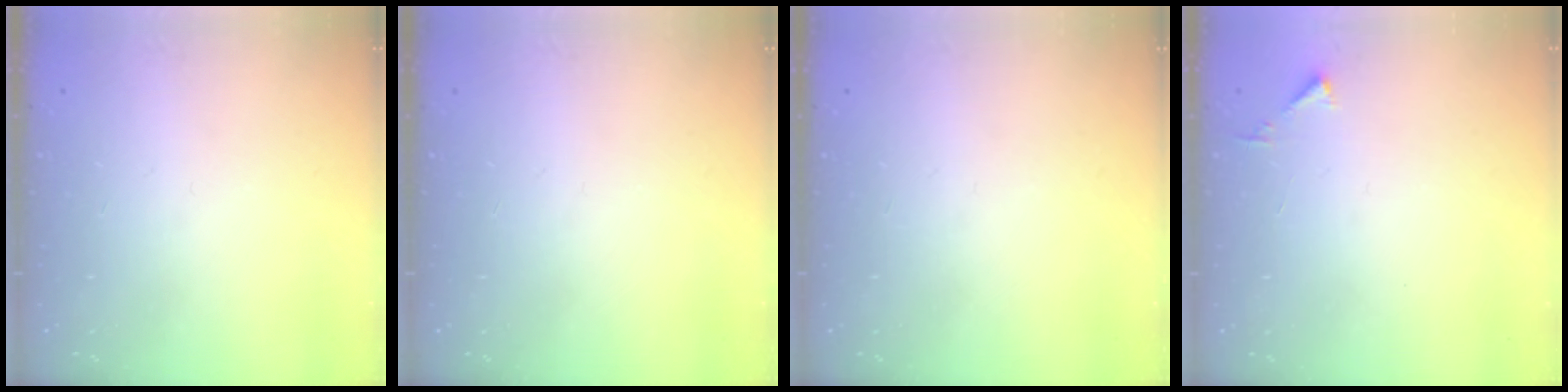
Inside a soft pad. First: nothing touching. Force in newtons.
{"total": 0.0}
{"total": 0.0}
{"total": 3.3, "press": 3.2, "slide": 0.4}